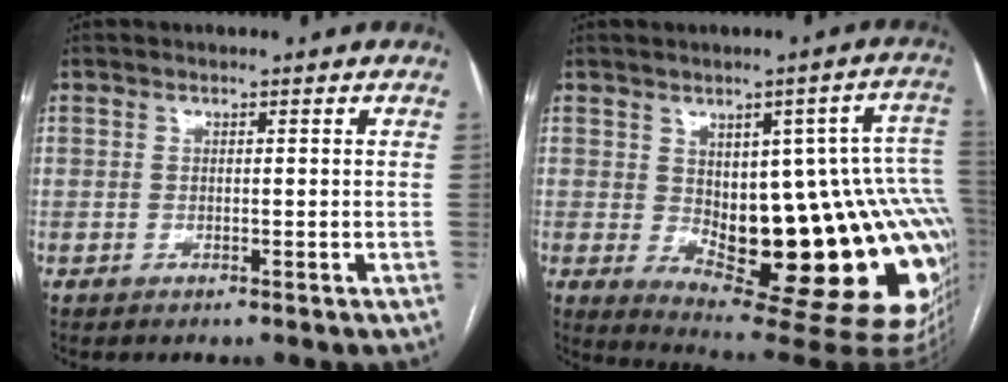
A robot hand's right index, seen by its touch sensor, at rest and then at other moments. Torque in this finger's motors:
{"motor_torque": [2.07, -0.07, 0.55, 0.17]}